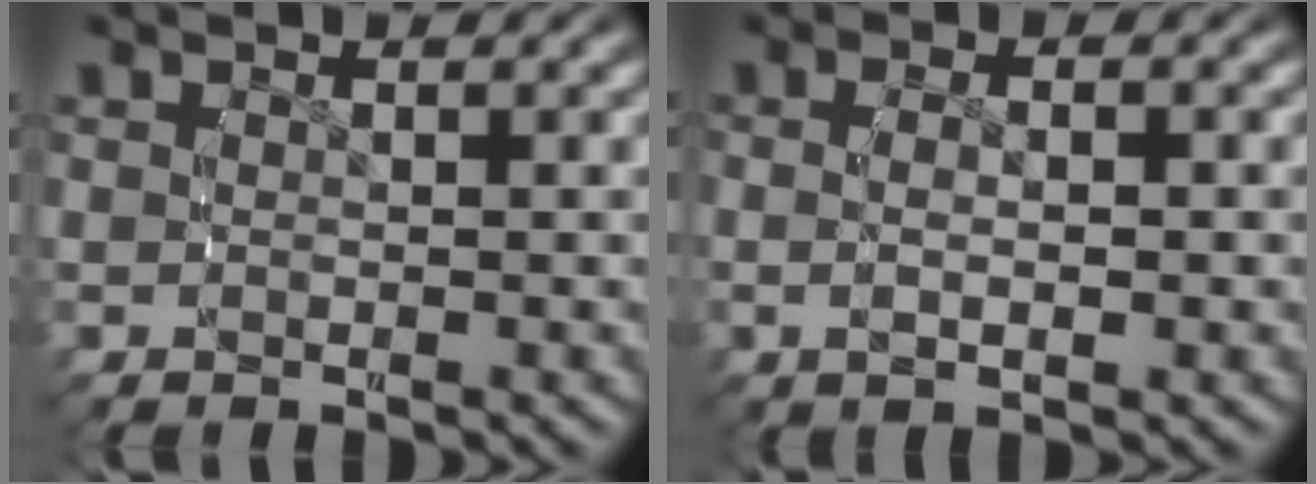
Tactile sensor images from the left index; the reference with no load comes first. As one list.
[{"total": 2.9, "force": [-0.2, 1.1, 2.6], "torque": [-0.047, 0.005, -0.004]}]